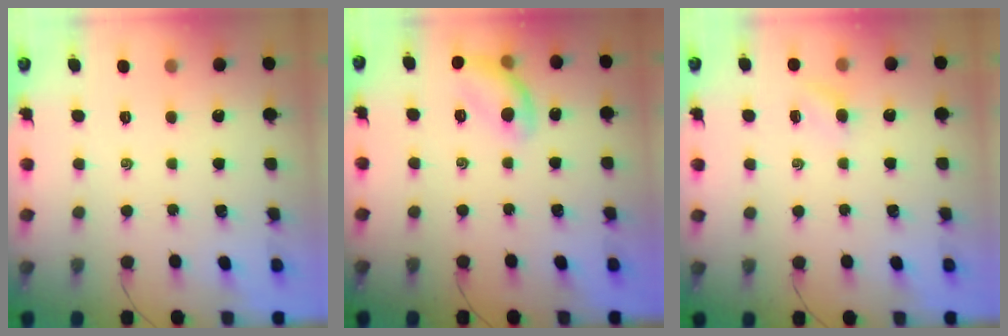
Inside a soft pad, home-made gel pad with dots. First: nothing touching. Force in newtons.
{"total": 11.8, "press": 11.8, "slide": 0.5}
{"total": 3.6, "press": 3.4, "slide": 1.3}